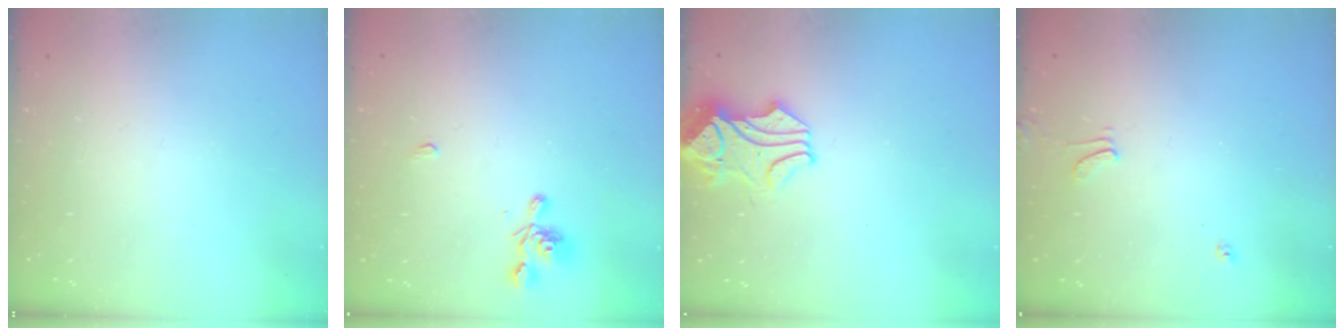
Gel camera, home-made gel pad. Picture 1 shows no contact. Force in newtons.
{"total": 2.6, "press": 2.5, "slide": 0.4}
{"total": 1.0, "press": 0.6, "slide": 0.8}
{"total": 1.7, "press": 1.7, "slide": 0.4}